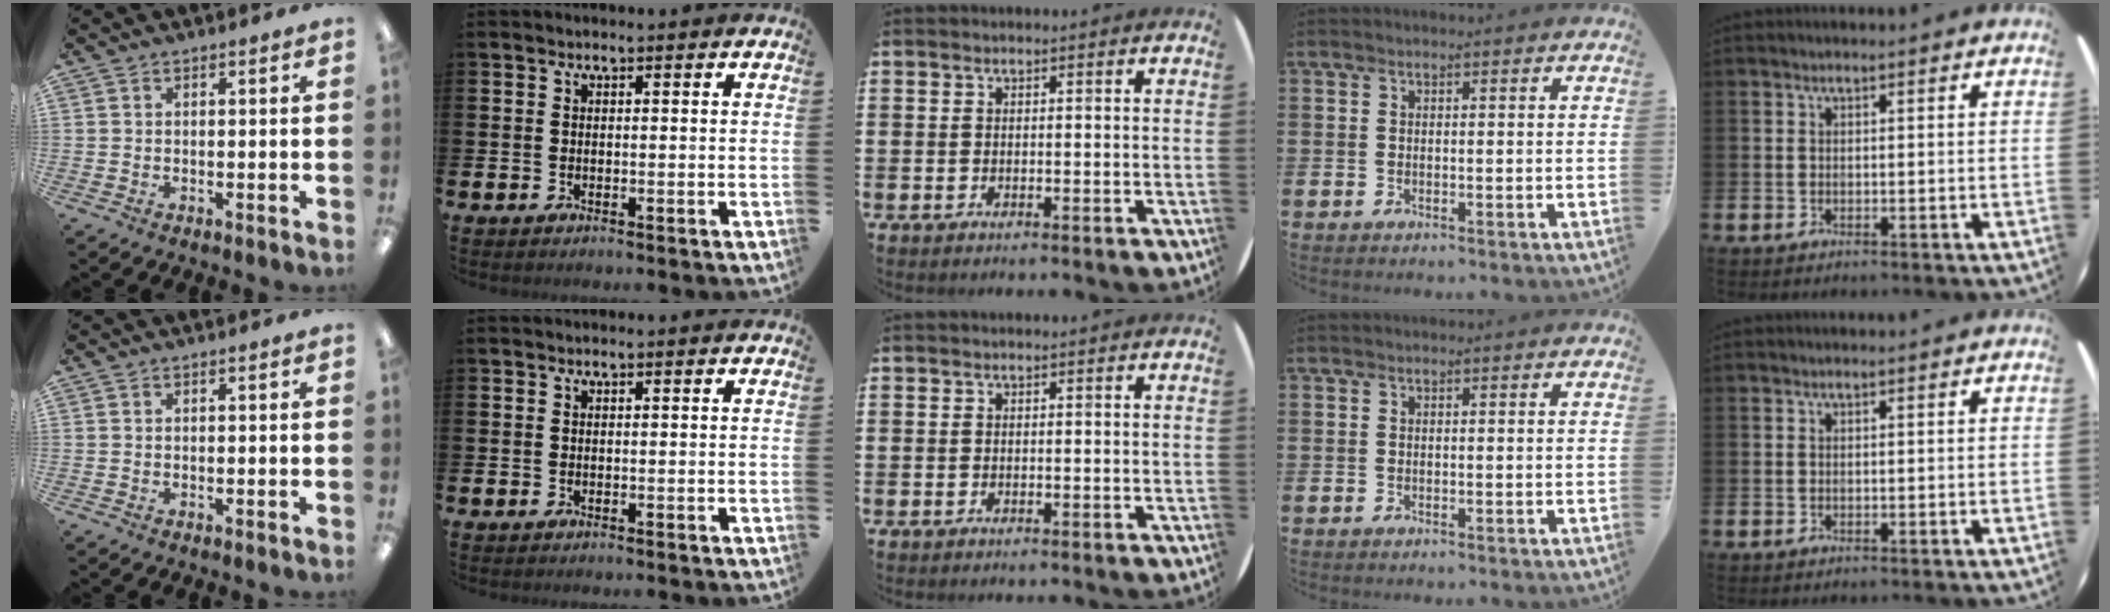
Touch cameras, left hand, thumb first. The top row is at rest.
{}